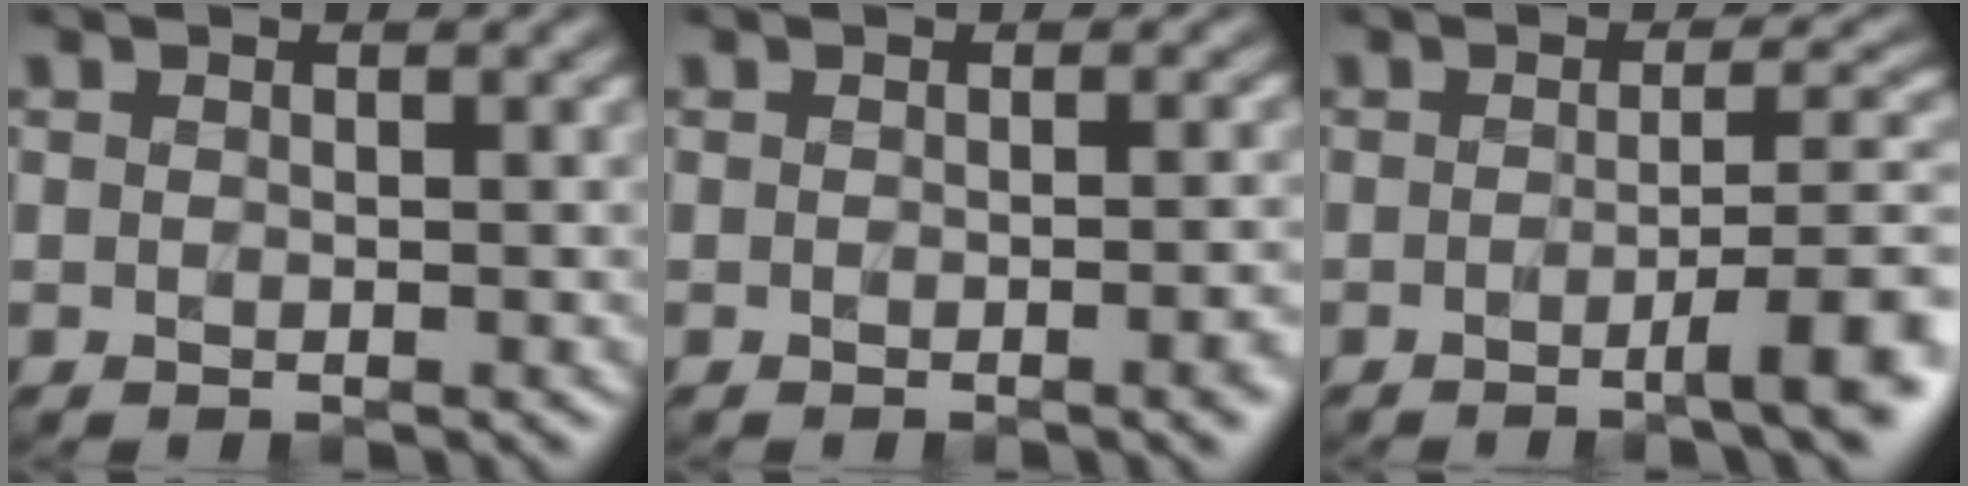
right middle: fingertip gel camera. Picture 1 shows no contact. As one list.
[{"total": 3.1, "force": [-0.8, 1.0, 2.8], "torque": [-0.020, -0.003, -0.005]}, {"total": 6.0, "force": [-1.9, 1.1, 5.6], "torque": [-0.069, 0.000, -0.029]}]